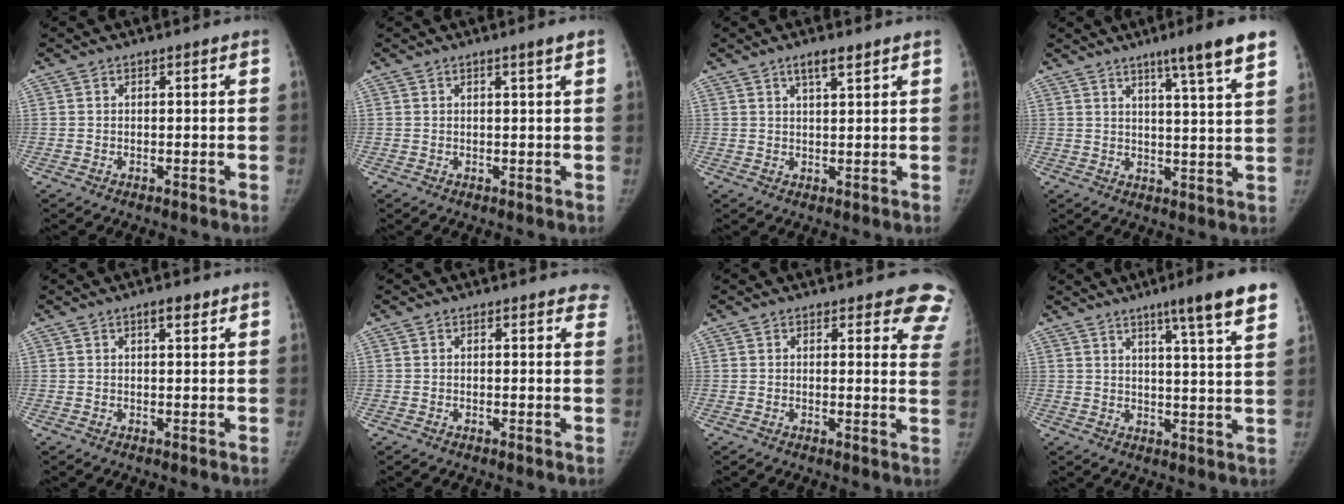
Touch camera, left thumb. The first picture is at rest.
{"total": 1.6, "force": [0.9, -0.3, 1.2], "torque": [-0.021, -0.006, 0.016]}
{"total": 3.2, "force": [2.2, 0.8, 2.2], "torque": [-0.031, -0.010, 0.041]}
{"total": 10.8, "force": [7.0, 0.2, 8.2], "torque": [-0.115, -0.032, 0.093]}
{"total": 2.2, "force": [1.4, 0.9, 1.5], "torque": [-0.014, -0.005, 0.020]}
{"total": 3.4, "force": [3.0, 1.5, 0.8], "torque": [0.024, -0.011, 0.012]}
{"total": 9.2, "force": [7.8, 3.5, 3.3], "torque": [0.014, -0.040, 0.053]}
{"total": 12.5, "force": [8.0, 0.6, 9.5], "torque": [-0.127, -0.036, 0.100]}